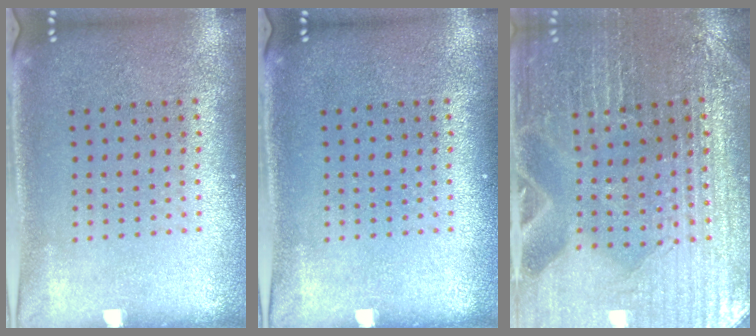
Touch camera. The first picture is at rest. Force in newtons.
{"total": 0.0}
{"total": 2.5, "press": 2.4, "slide": 0.4}